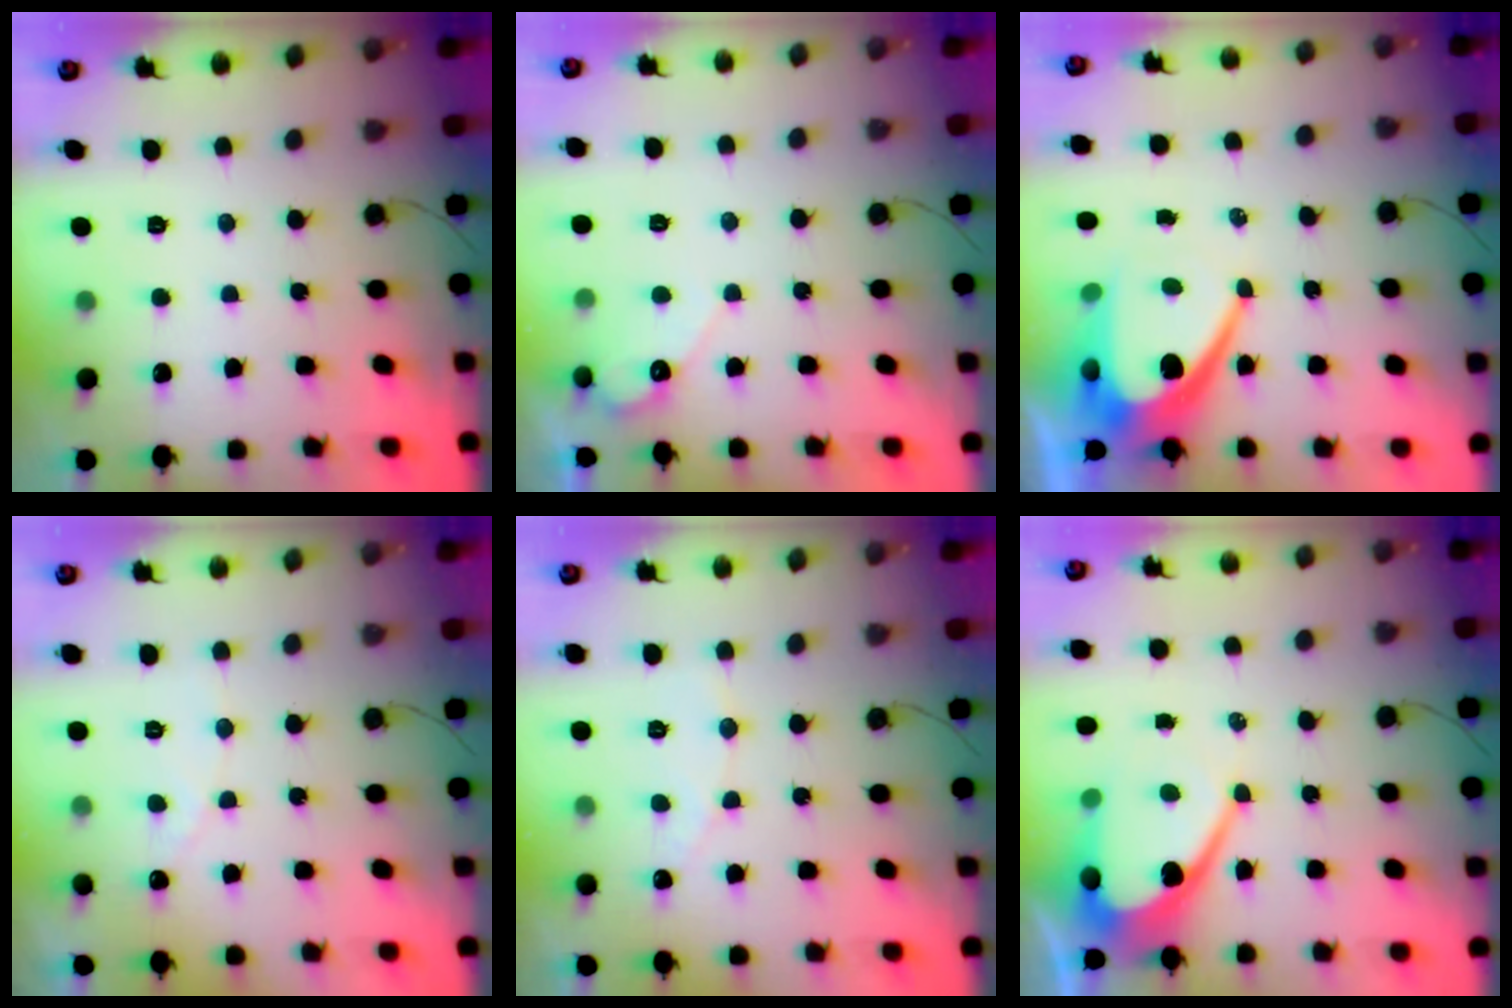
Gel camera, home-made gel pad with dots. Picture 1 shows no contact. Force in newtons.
{"total": 4.5, "press": 4.5, "slide": 0.2}
{"total": 12.9, "press": 12.8, "slide": 1.0}
{"total": 2.8, "press": 2.8, "slide": 0.1}
{"total": 3.9, "press": 3.8, "slide": 0.3}
{"total": 12.2, "press": 12.1, "slide": 0.9}